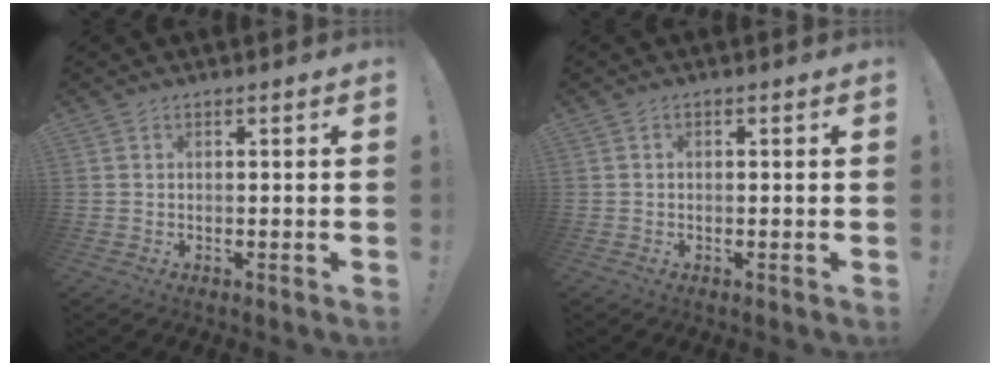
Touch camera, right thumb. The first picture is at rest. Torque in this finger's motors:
{"motor_torque": [-0.07, -0.15, -0.21, 0.15, -0.02]}